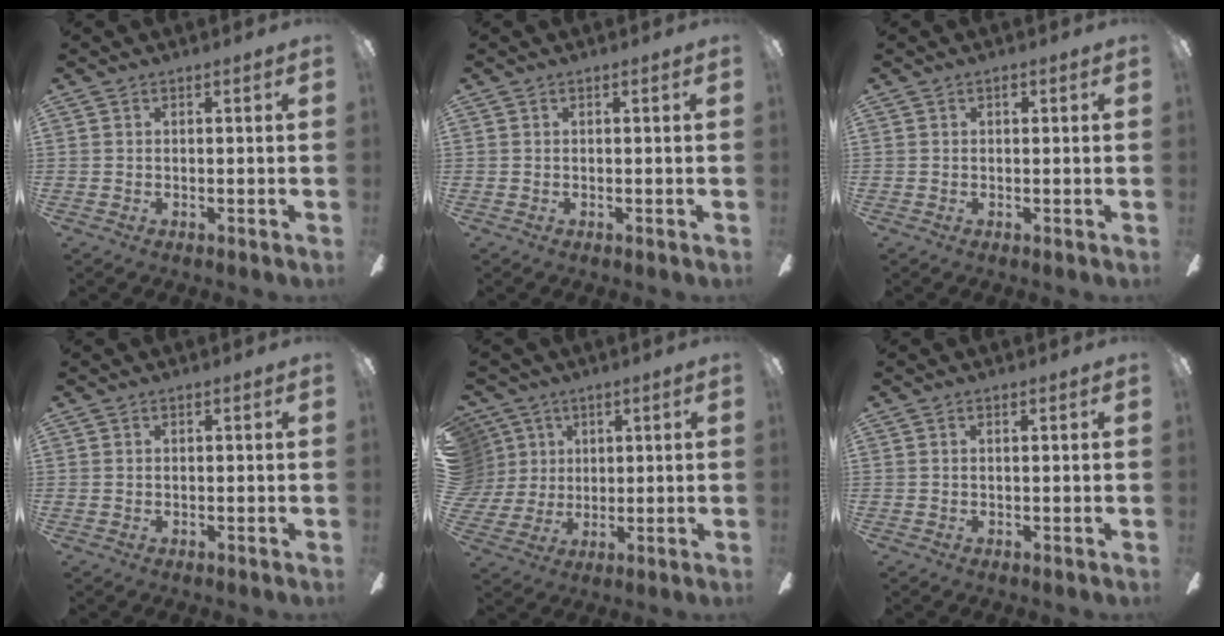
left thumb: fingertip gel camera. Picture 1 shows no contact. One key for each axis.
{"total": 0.0}
{"total": 1.0, "fx": 0.4, "fy": 0.6, "fz": 0.6, "tx": -0.005, "ty": 0.002, "tz": 0.004}
{"total": 0.0}
{"total": 8.4, "fx": 3.2, "fy": 7.7, "fz": 0.7, "tx": -0.044, "ty": -0.015, "tz": 0.067}
{"total": 0.6, "fx": 0.3, "fy": 0.2, "fz": 0.5, "tx": -0.011, "ty": 0.003, "tz": 0.004}